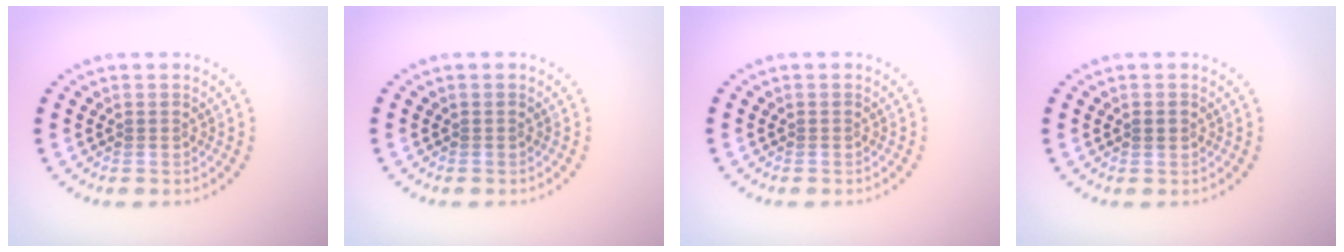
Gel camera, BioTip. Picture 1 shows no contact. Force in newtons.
{"total": 0.0}
{"total": 0.0}
{"total": 0.9, "press": 0.9, "slide": 0.0}